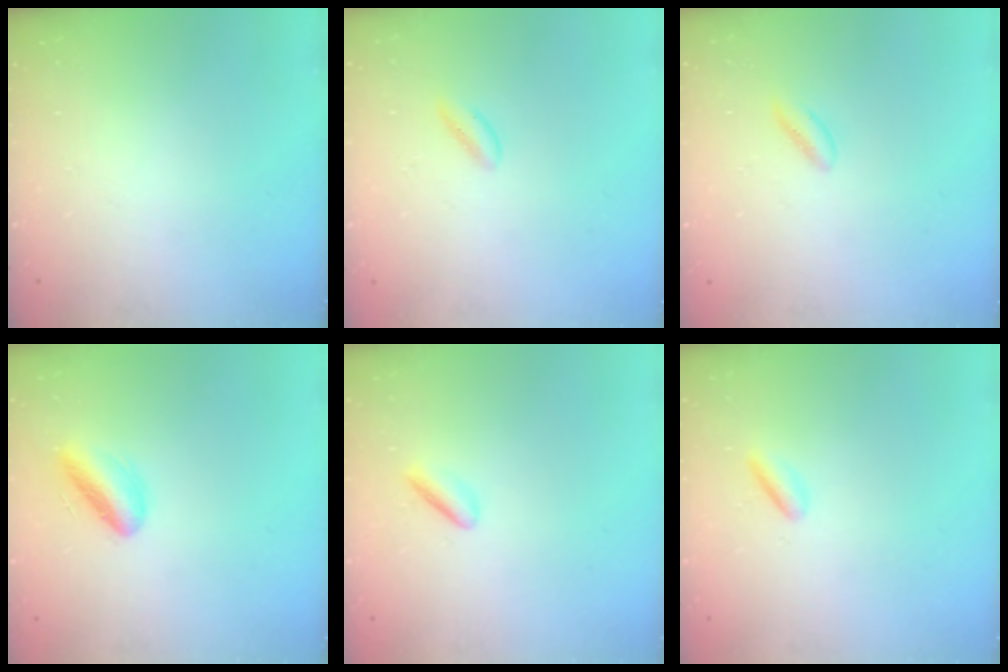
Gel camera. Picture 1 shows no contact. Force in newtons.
{"total": 1.4, "press": 1.2, "slide": 0.6}
{"total": 2.3, "press": 2.2, "slide": 0.9}
{"total": 7.5, "press": 7.2, "slide": 2.0}
{"total": 1.8, "press": 1.7, "slide": 0.6}
{"total": 2.4, "press": 2.4, "slide": 0.5}